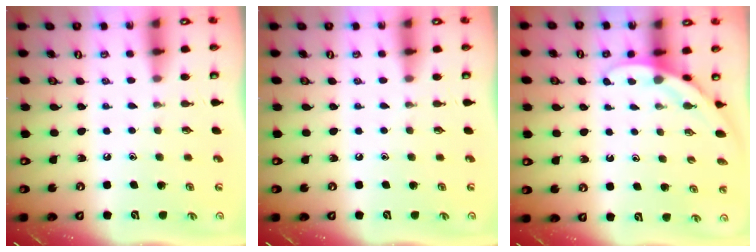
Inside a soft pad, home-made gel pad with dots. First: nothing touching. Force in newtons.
{"total": 0.0}
{"total": 5.0, "press": 5.0, "slide": 0.4}